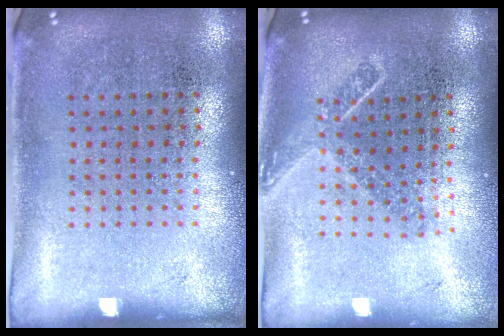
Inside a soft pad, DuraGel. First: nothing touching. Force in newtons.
{"total": 1.8, "press": 1.3, "slide": 1.2}